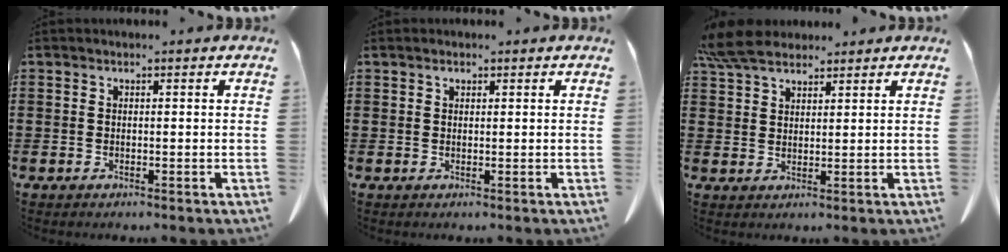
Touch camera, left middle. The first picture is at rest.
{"total": 0.7, "force": [0.5, 0.3, 0.5], "torque": [-0.012, 0.001, 0.010]}
{"total": 6.1, "force": [5.1, 2.0, 2.6], "torque": [-0.066, -0.004, 0.099]}